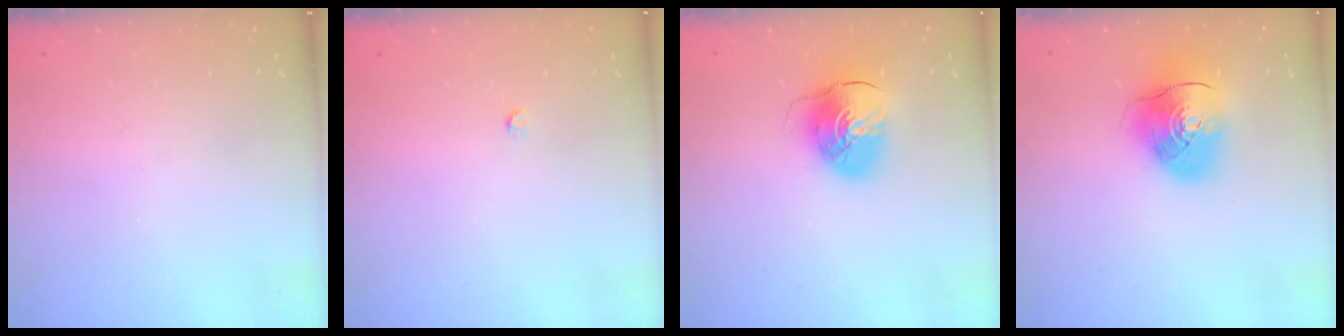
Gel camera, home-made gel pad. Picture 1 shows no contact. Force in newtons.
{"total": 2.2, "press": 2.2, "slide": 0.3}
{"total": 9.4, "press": 9.3, "slide": 1.3}
{"total": 12.8, "press": 12.6, "slide": 2.1}